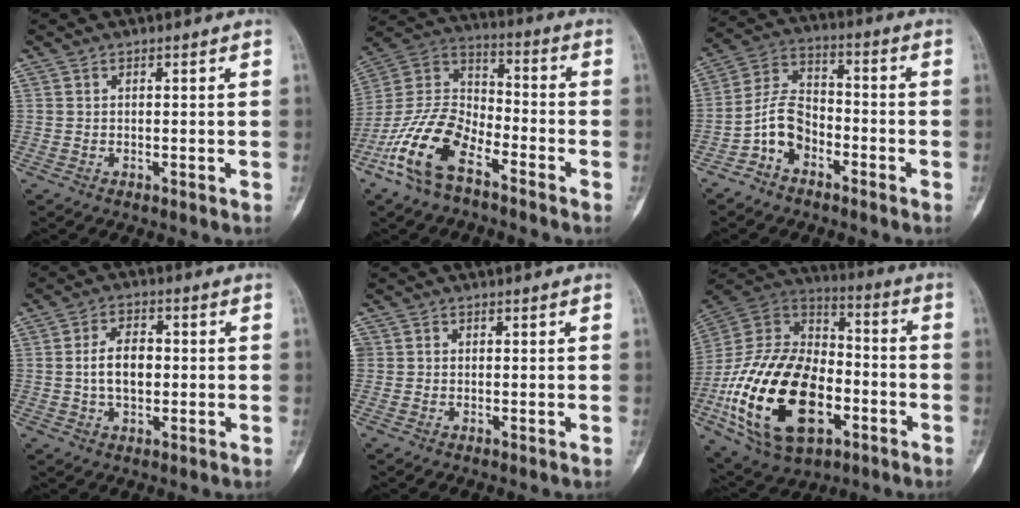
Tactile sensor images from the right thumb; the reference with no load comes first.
{"total": 16.0, "force": [-8.9, 7.8, 10.8], "torque": [-0.213, 0.058, -0.182]}
{"total": 8.8, "force": [-4.3, 5.9, 5.0], "torque": [-0.084, 0.047, -0.092]}
{"total": 6.9, "force": [-0.1, 4.3, 5.4], "torque": [-0.083, 0.014, -0.005]}
{"total": 1.3, "force": [0.0, 1.3, 0.3], "torque": [0.003, 0.004, -0.001]}
{"total": 29.6, "force": [-9.0, 17.8, 21.9], "torque": [-0.417, 0.041, -0.144]}